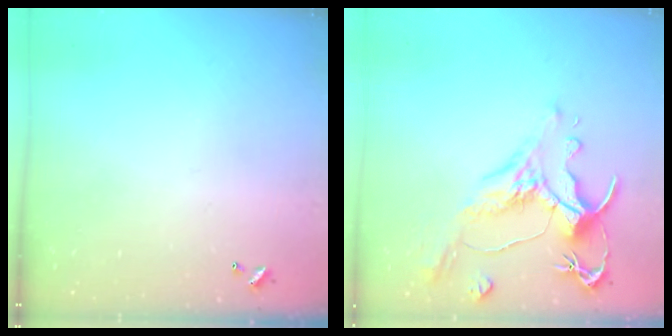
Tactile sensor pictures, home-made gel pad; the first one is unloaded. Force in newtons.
{"total": 1.6, "press": 0.4, "slide": 1.6}